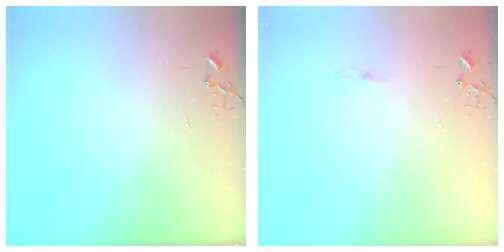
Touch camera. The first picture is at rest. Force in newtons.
{"total": 2.5, "press": 2.5, "slide": 0.3}